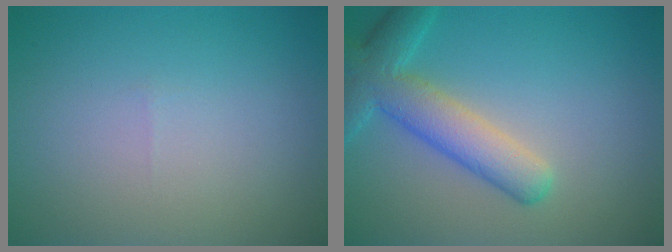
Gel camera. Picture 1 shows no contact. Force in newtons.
{"total": 5.5, "press": 5.5, "slide": 0.3}